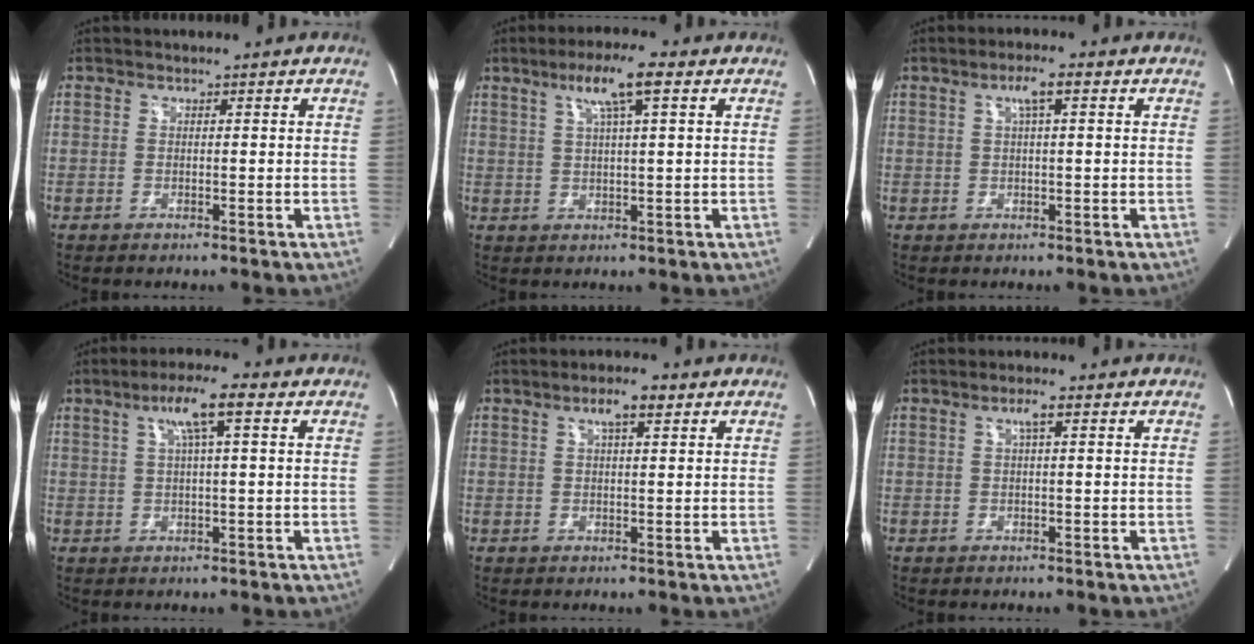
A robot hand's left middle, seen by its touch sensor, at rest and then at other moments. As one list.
[{"total": 7.0, "force": [3.4, 0.1, 6.1], "torque": [-0.113, 0.013, 0.059]}, {"total": 3.2, "force": [1.2, 0.2, 3.0], "torque": [-0.053, 0.008, 0.021]}, {"total": 6.5, "force": [2.6, 0.2, 6.0], "torque": [-0.109, 0.014, 0.045]}, {"total": 3.7, "force": [1.9, 0.6, 3.1], "torque": [-0.058, 0.009, 0.034]}, {"total": 1.9, "force": [0.7, 0.0, 1.8], "torque": [-0.035, 0.003, 0.012]}]